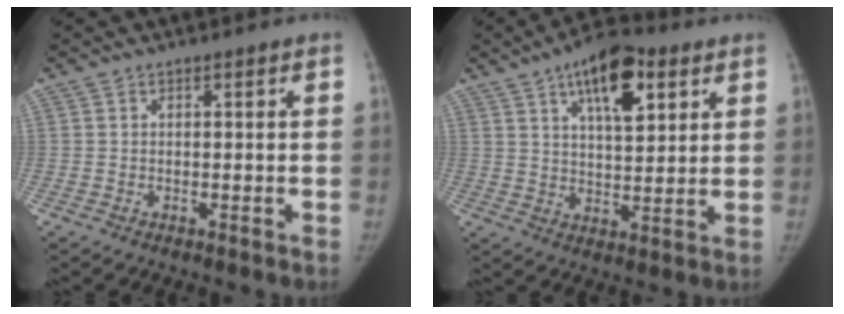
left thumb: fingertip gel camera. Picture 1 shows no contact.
{"total": 13.5, "force": [6.6, 6.0, 10.1], "torque": [-0.125, -0.016, 0.100]}